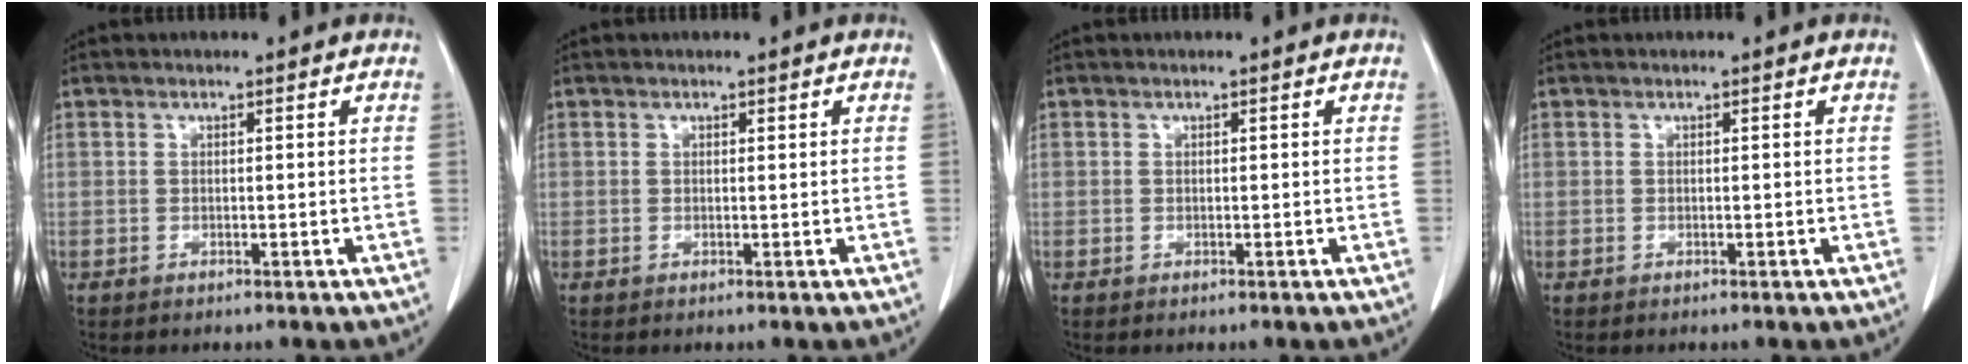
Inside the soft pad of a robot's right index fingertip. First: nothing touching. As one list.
[{"total": 0.0}, {"total": 0.0}, {"total": 0.0}]